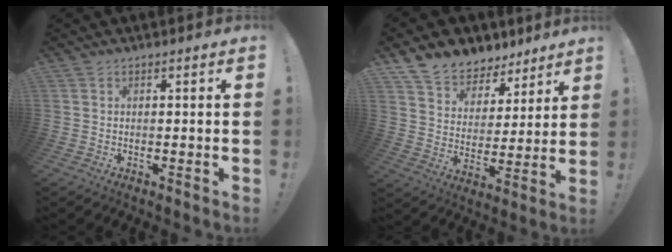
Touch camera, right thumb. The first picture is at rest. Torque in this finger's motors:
{"motor_torque": [-0.10, 0.54, 0.88, 0.55, 0.01]}